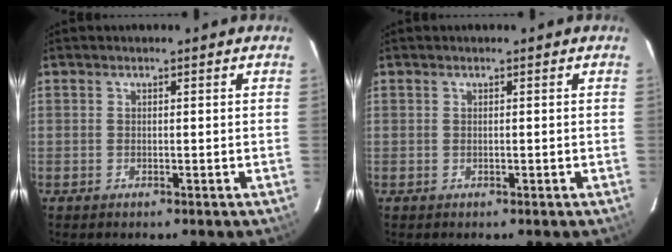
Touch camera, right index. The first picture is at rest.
{"total": 0.0}